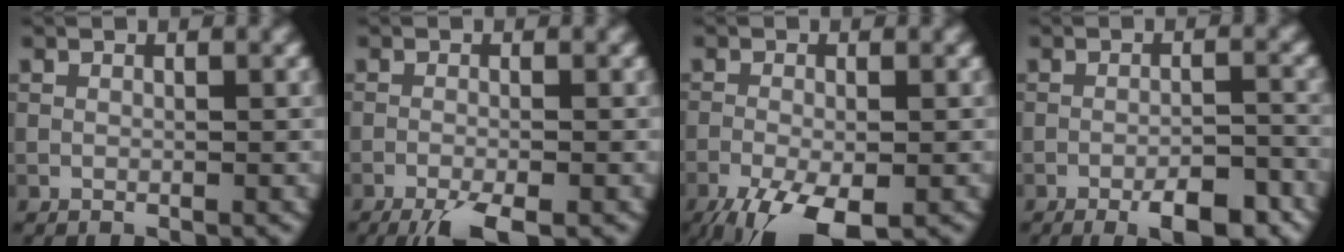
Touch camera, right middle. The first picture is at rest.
{"total": 4.1, "force": [-2.9, 0.7, 2.8], "torque": [-0.047, -0.006, -0.052]}
{"total": 7.4, "force": [-4.4, 2.5, 5.4], "torque": [-0.105, -0.021, -0.078]}
{"total": 5.1, "force": [-3.2, 1.4, 3.8], "torque": [-0.056, 0.003, -0.043]}